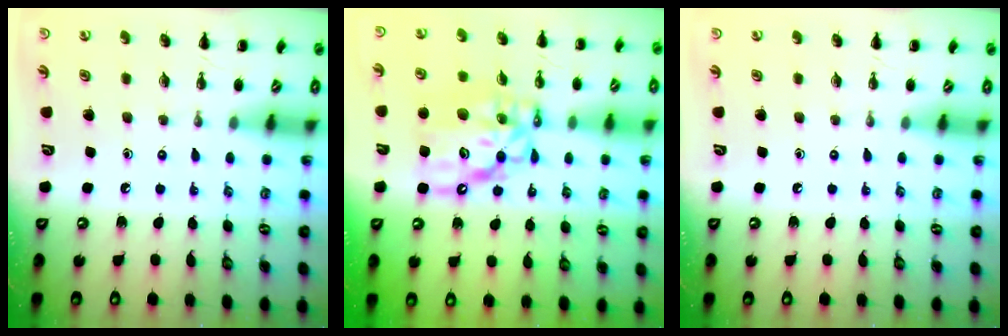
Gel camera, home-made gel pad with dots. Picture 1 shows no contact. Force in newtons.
{"total": 12.4, "press": 11.9, "slide": 3.5}
{"total": 0.0}